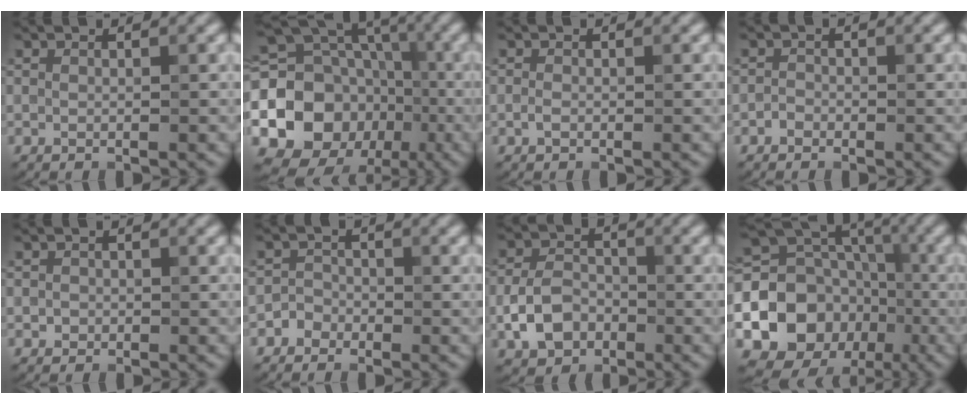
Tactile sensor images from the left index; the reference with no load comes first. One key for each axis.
{"total": 14.7, "fx": -3.0, "fy": 12.6, "fz": 6.9, "tx": -0.142, "ty": -0.011, "tz": -0.076}
{"total": 0.7, "fx": -0.3, "fy": 0.4, "fz": 0.5, "tx": -0.011, "ty": 0.000, "tz": -0.007}
{"total": 0.8, "fx": -0.6, "fy": 0.5, "fz": 0.1, "tx": 0.000, "ty": 0.001, "tz": -0.013}
{"total": 0.8, "fx": -0.1, "fy": 0.7, "fz": 0.1, "tx": 0.003, "ty": -0.003, "tz": -0.005}
{"total": 1.3, "fx": -0.9, "fy": 1.0, "fz": 0.0, "tx": 0.010, "ty": 0.007, "tz": -0.019}
{"total": 4.5, "fx": -1.7, "fy": 3.3, "fz": 2.5, "tx": -0.048, "ty": 0.002, "tz": -0.035}
{"total": 13.2, "fx": -3.3, "fy": 11.3, "fz": 6.1, "tx": -0.130, "ty": -0.007, "tz": -0.074}